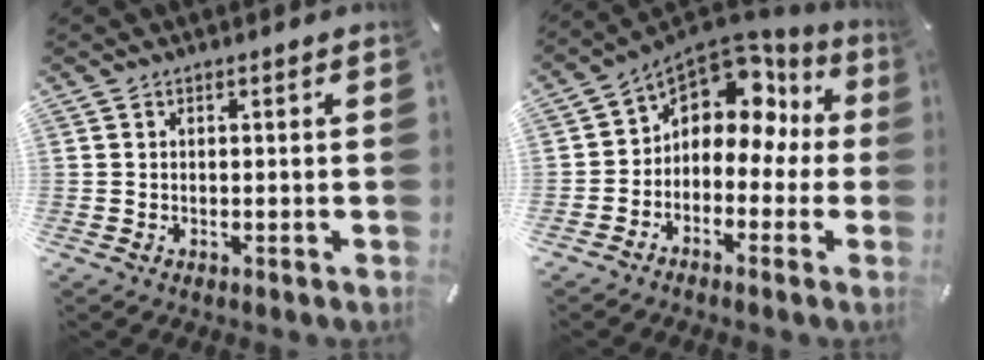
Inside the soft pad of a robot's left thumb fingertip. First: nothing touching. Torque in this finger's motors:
{"motor_torque": [1.57, 3.24, 1.27, 0.71, 0.41]}